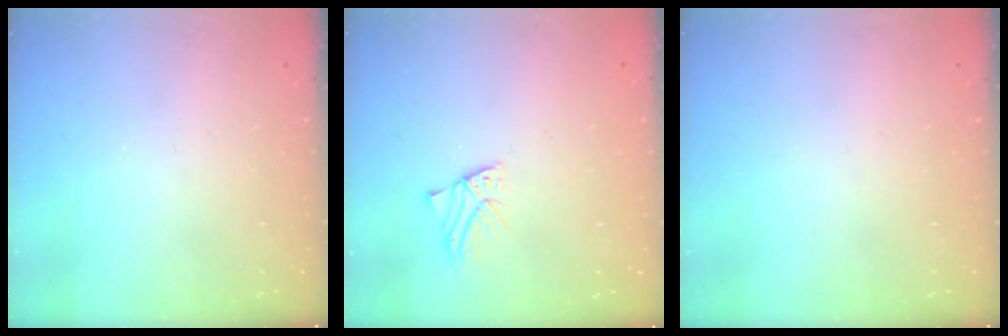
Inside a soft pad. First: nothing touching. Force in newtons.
{"total": 1.4, "press": 1.4, "slide": 0.1}
{"total": 0.0}